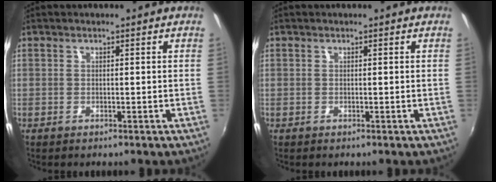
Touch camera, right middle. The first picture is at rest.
{"total": 0.0}